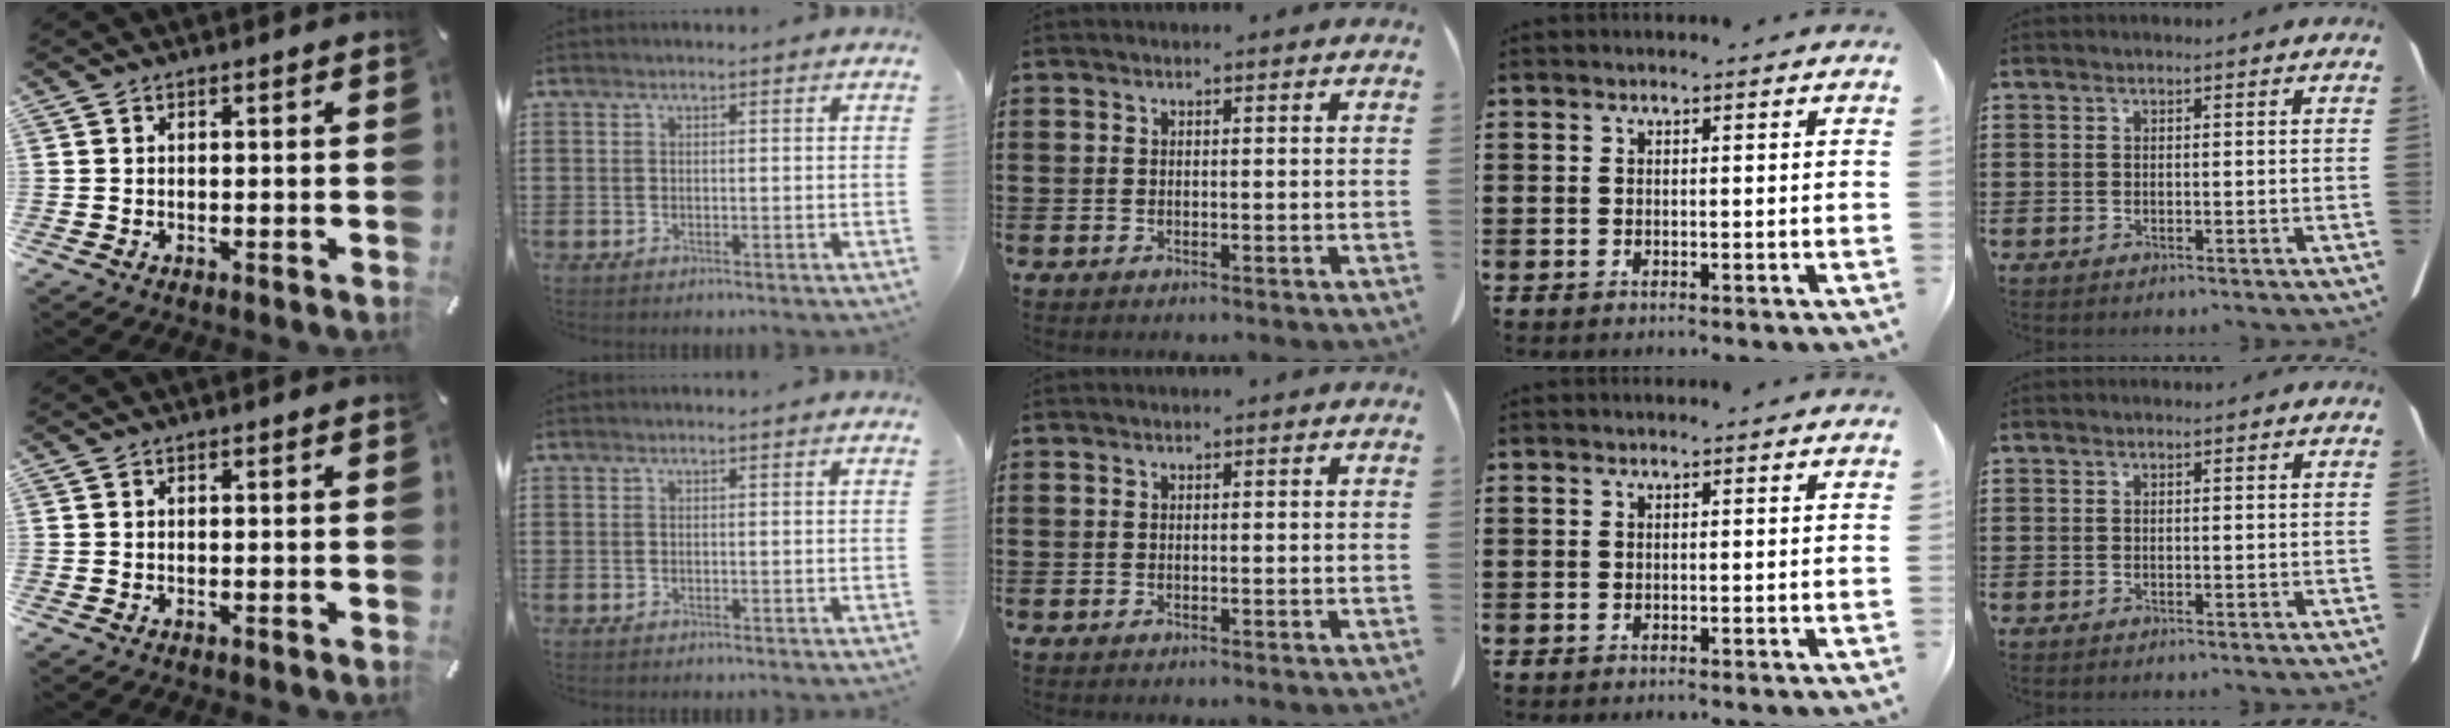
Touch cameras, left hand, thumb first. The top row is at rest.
{}